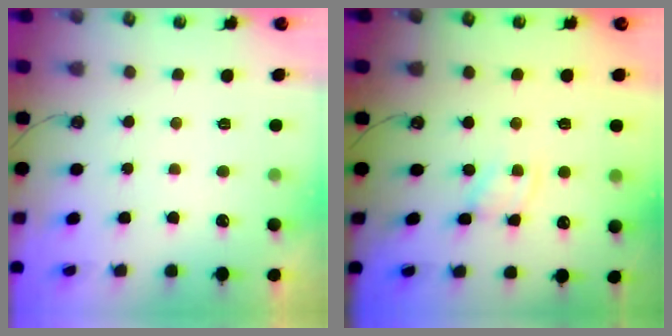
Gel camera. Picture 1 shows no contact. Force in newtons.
{"total": 1.2, "press": 1.2, "slide": 0.2}